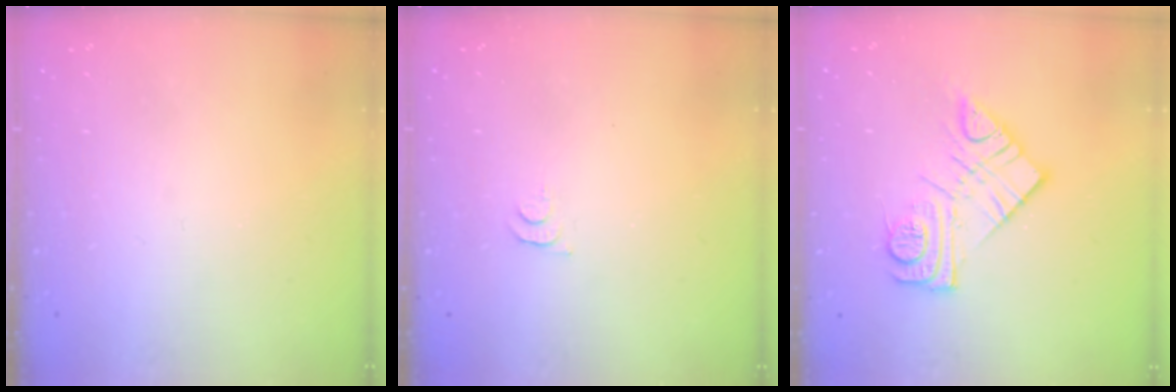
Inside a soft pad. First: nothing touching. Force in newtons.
{"total": 5.2, "press": 5.1, "slide": 0.5}
{"total": 12.3, "press": 12.2, "slide": 0.8}